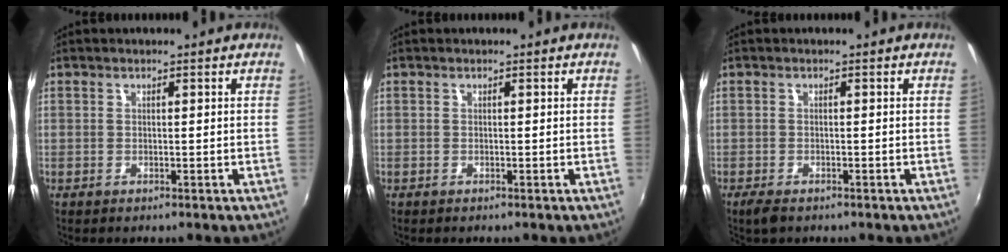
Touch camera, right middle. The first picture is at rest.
{"total": 0.0}
{"total": 2.6, "force": [-1.9, 1.0, 1.4], "torque": [-0.033, -0.008, -0.035]}